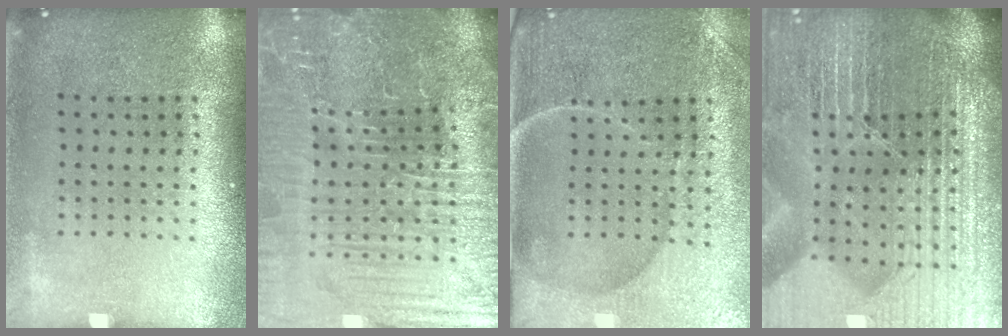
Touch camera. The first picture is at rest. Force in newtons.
{"total": 5.7, "press": 5.4, "slide": 1.7}
{"total": 4.6, "press": 4.0, "slide": 2.3}
{"total": 6.6, "press": 5.9, "slide": 2.9}